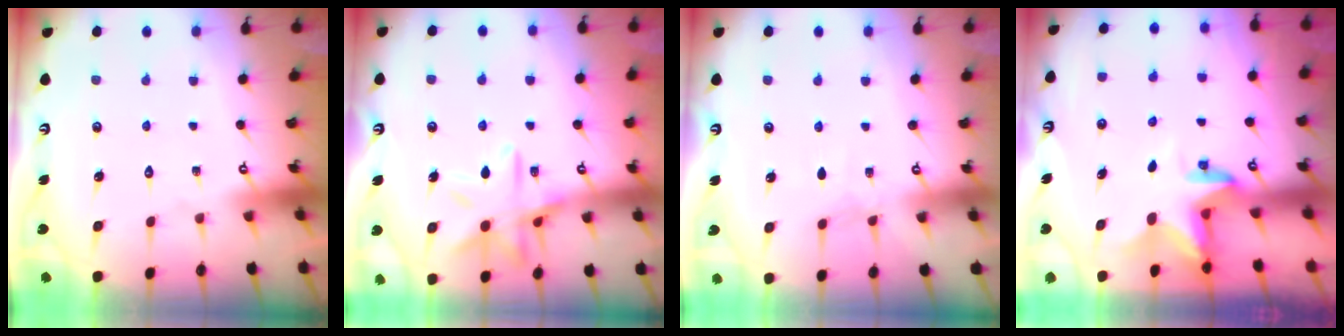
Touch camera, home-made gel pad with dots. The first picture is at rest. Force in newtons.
{"total": 13.0, "press": 13.0, "slide": 1.0}
{"total": 2.5, "press": 2.5, "slide": 0.3}
{"total": 2.8, "press": 2.8, "slide": 0.2}